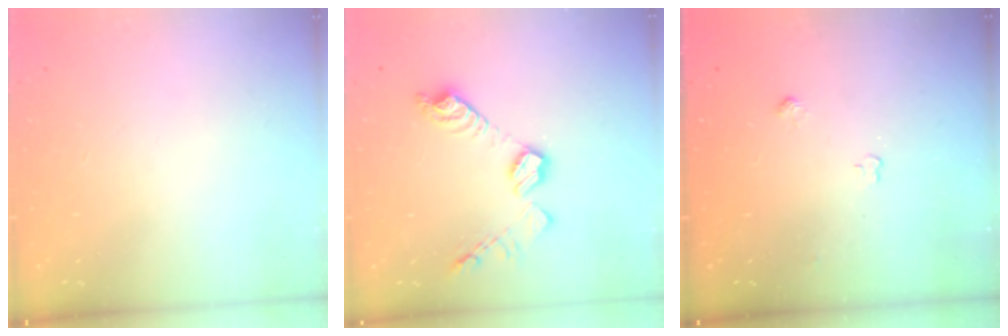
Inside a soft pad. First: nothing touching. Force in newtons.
{"total": 12.6, "press": 12.6, "slide": 0.8}
{"total": 5.3, "press": 5.3, "slide": 0.8}